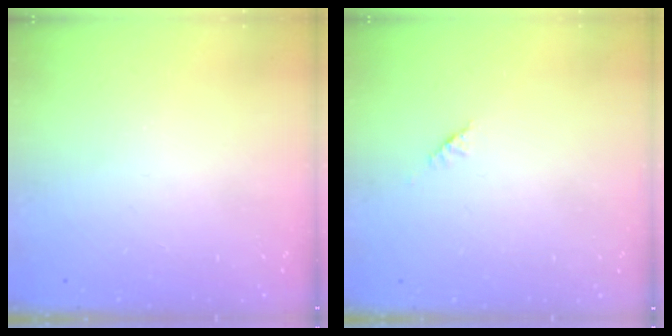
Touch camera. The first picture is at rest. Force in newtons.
{"total": 1.4, "press": 1.3, "slide": 0.5}